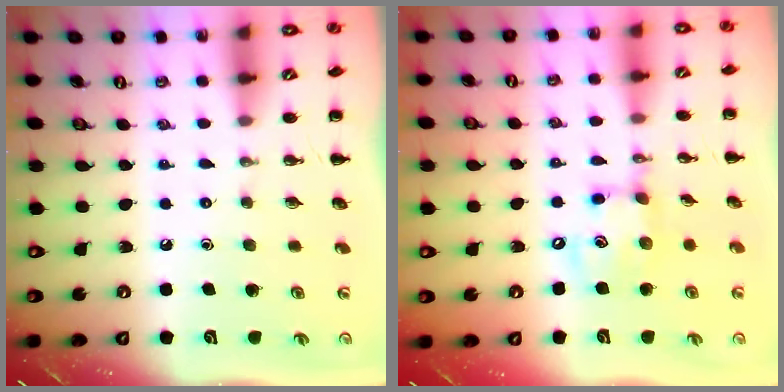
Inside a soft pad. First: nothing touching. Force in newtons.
{"total": 10.5, "press": 10.4, "slide": 1.6}